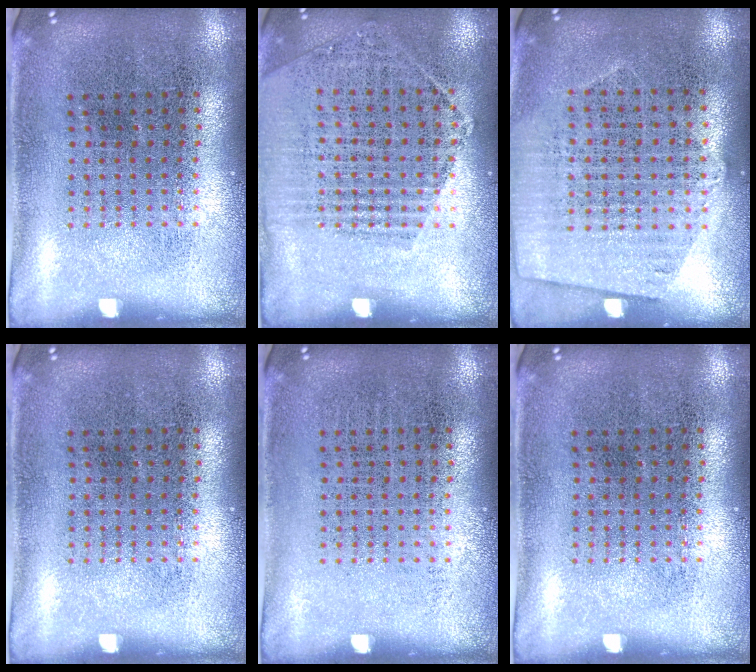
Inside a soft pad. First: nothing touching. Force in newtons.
{"total": 1.4, "press": 1.4, "slide": 0.4}
{"total": 1.0, "press": 0.8, "slide": 0.5}
{"total": 0.0}
{"total": 0.0}
{"total": 0.0}